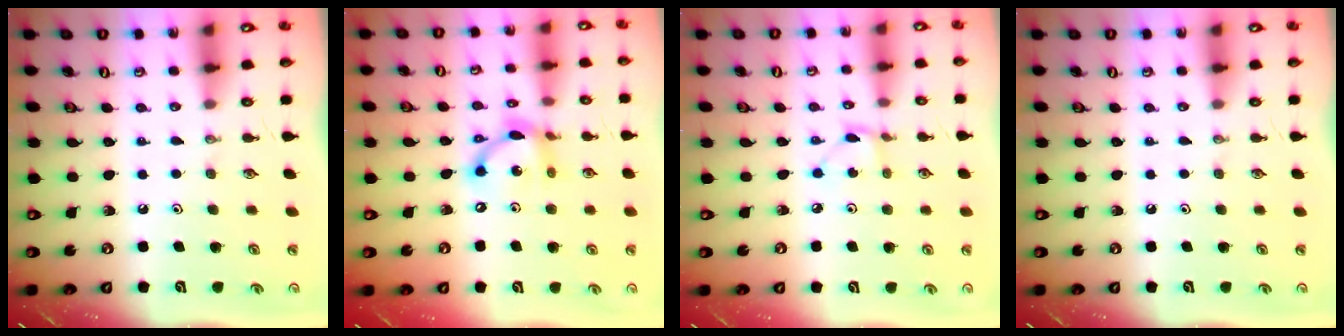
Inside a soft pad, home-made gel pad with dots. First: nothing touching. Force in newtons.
{"total": 11.5, "press": 11.5, "slide": 0.6}
{"total": 1.8, "press": 1.8, "slide": 0.1}
{"total": 0.0}